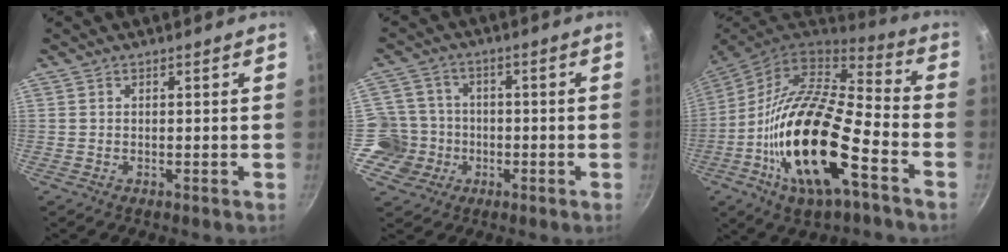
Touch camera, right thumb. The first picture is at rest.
{"total": 8.0, "force": [-2.1, 7.7, 1.0], "torque": [0.018, 0.029, -0.046]}
{"total": 25.0, "force": [-8.3, 9.5, 21.5], "torque": [-0.390, 0.028, -0.165]}